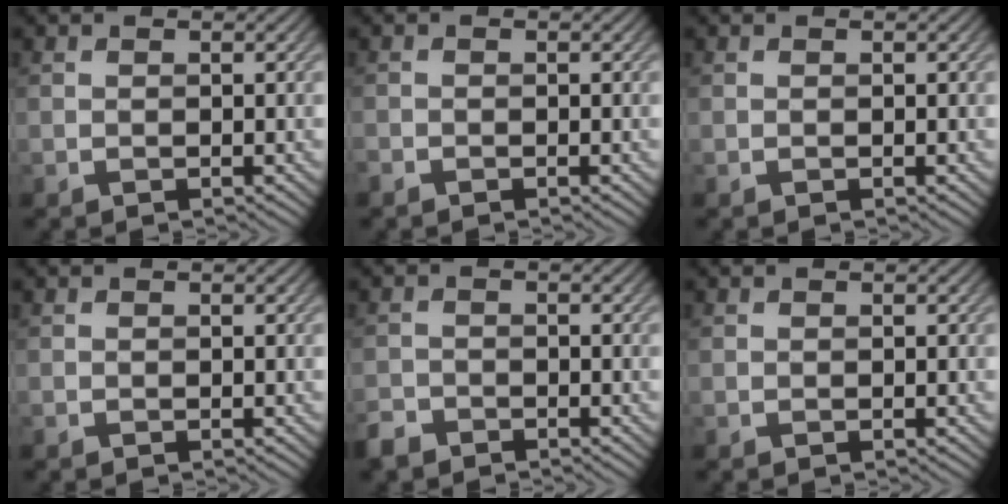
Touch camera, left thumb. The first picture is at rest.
{"total": 0.9, "force": [-0.8, 0.3, 0.2], "torque": [-0.005, -0.005, -0.019]}
{"total": 0.0}
{"total": 0.0}
{"total": 2.3, "force": [-2.0, 0.9, 0.5], "torque": [-0.010, -0.005, -0.047]}
{"total": 0.0}